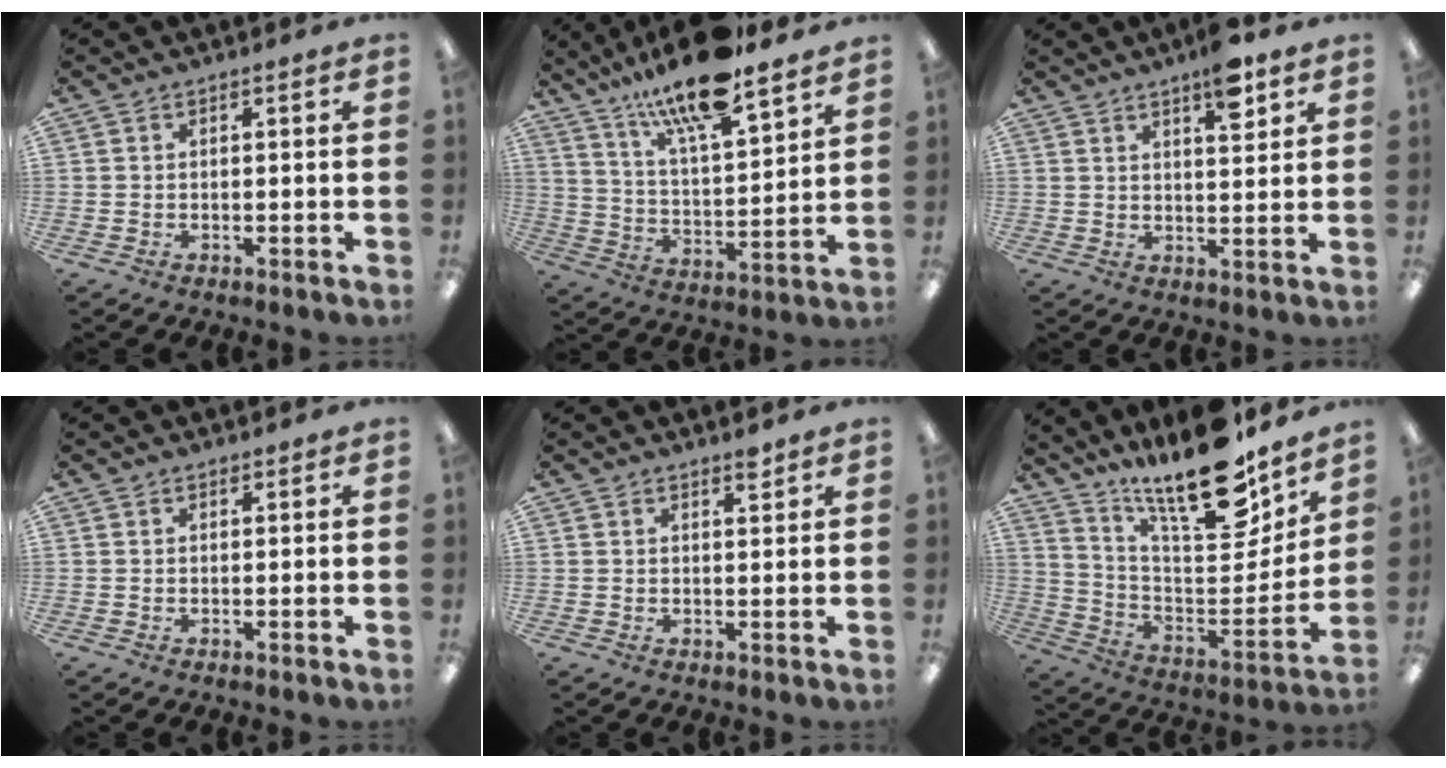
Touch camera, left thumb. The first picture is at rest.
{"total": 17.4, "force": [14.3, 3.7, 9.2], "torque": [-0.169, -0.087, 0.242]}
{"total": 7.7, "force": [5.1, 2.4, 5.2], "torque": [-0.067, -0.027, 0.081]}
{"total": 0.8, "force": [0.8, 0.4, 0.0], "torque": [0.007, -0.004, 0.013]}
{"total": 2.6, "force": [2.3, 0.6, 1.0], "torque": [-0.006, -0.013, 0.038]}
{"total": 21.6, "force": [17.3, 5.8, 11.5], "torque": [-0.169, -0.135, 0.289]}